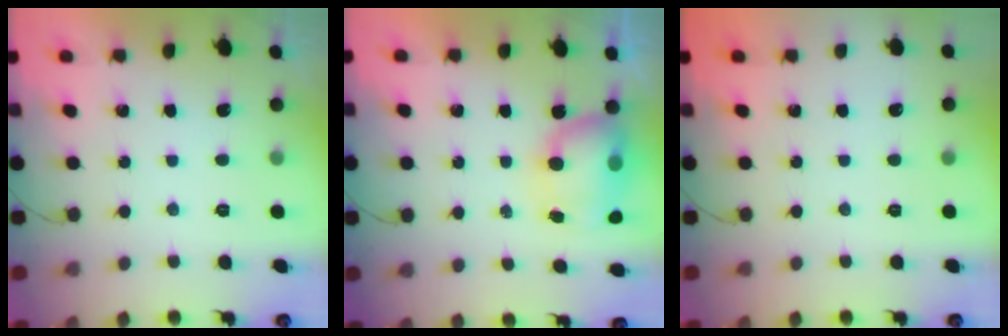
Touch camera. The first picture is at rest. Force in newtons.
{"total": 8.3, "press": 8.2, "slide": 1.2}
{"total": 0.0}